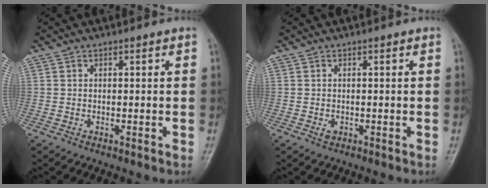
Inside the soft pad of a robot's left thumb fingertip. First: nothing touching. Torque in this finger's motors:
{"motor_torque": [-0.09, 0.13, 0.13, 0.17, 0.00]}